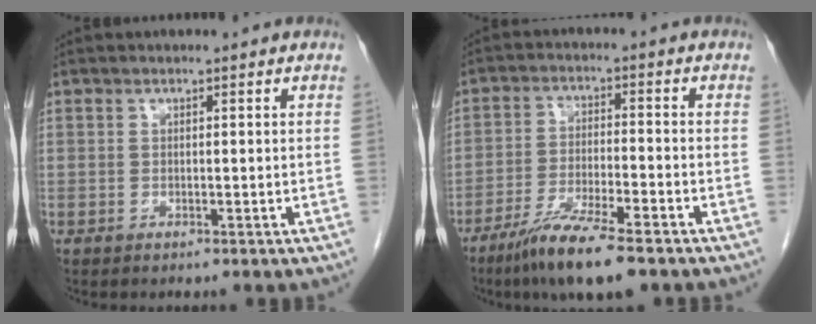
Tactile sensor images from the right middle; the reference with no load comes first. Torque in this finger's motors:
{"motor_torque": [0.59, -0.58, 0.14, 0.07]}